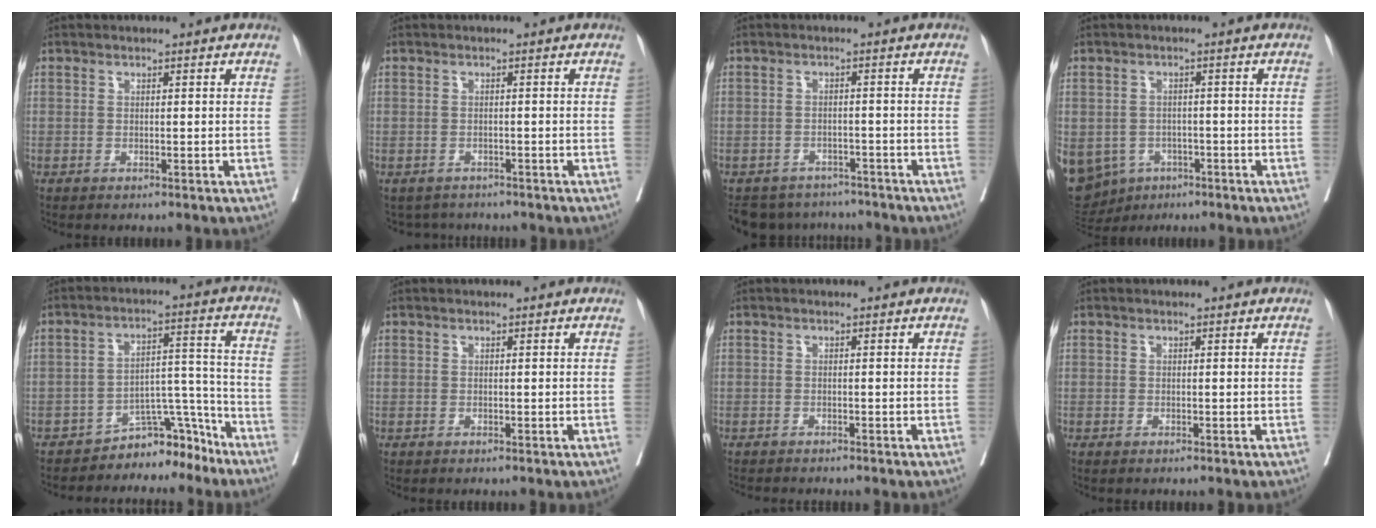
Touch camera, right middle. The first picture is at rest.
{"total": 5.7, "force": [-5.2, 2.3, 0.7], "torque": [-0.011, 0.000, -0.068]}
{"total": 10.7, "force": [-9.7, 4.1, 1.9], "torque": [-0.036, 0.009, -0.125]}
{"total": 20.1, "force": [-8.9, 16.2, 8.0], "torque": [-0.276, -0.011, -0.123]}
{"total": 8.0, "force": [-7.4, 2.6, 1.5], "torque": [-0.001, 0.062, -0.119]}
{"total": 0.0}
{"total": 3.5, "force": [-3.3, 0.3, 1.2], "torque": [-0.016, -0.009, -0.052]}
{"total": 0.5, "force": [-0.4, 0.1, 0.2], "torque": [0.000, -0.001, -0.008]}